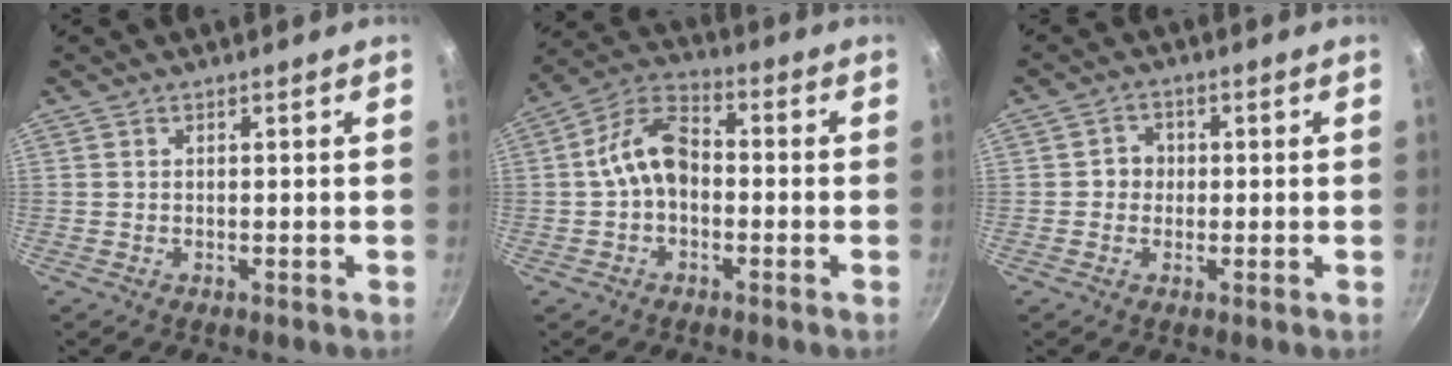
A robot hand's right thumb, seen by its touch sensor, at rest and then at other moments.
{"total": 10.0, "force": [-0.9, 6.6, 7.5], "torque": [-0.117, 0.038, -0.032]}
{"total": 3.2, "force": [-0.1, 3.0, 1.2], "torque": [0.003, 0.007, -0.007]}